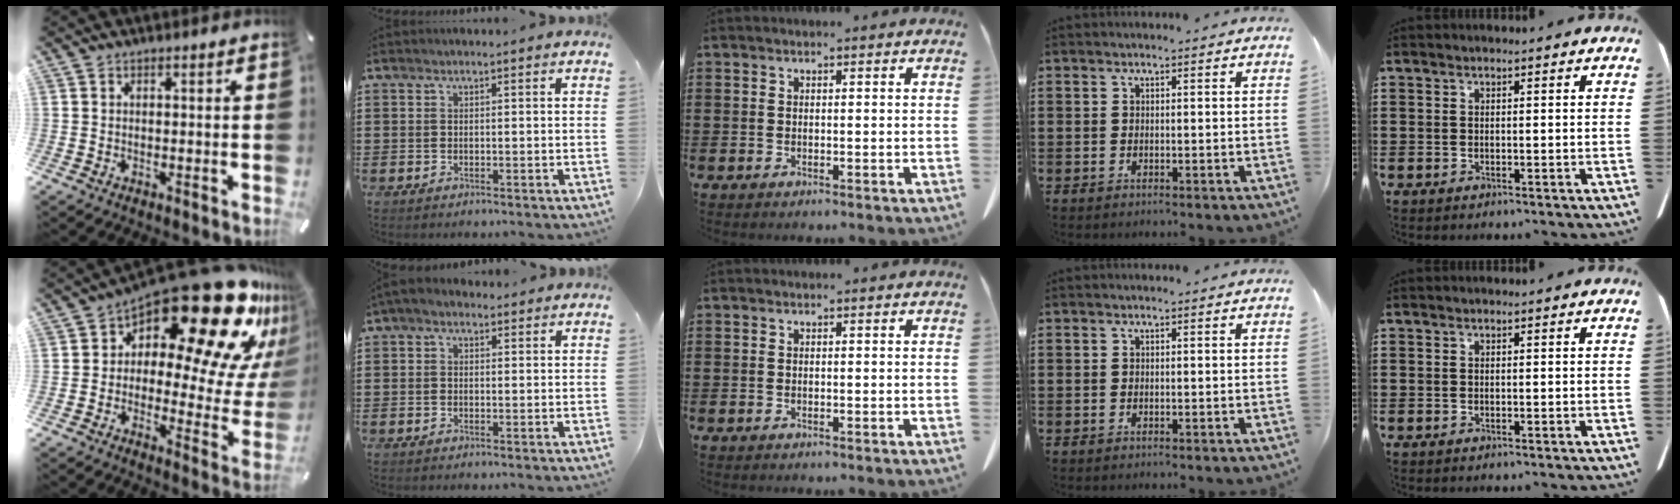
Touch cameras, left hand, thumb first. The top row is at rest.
{"thumb": {"total": 25.3, "force": [15.4, 10.6, 17.1], "torque": [-0.217, -0.141, 0.259]}, "index": {"total": 1.6, "force": [0.7, 1.0, 1.0], "torque": [-0.020, 0.007, 0.013]}}